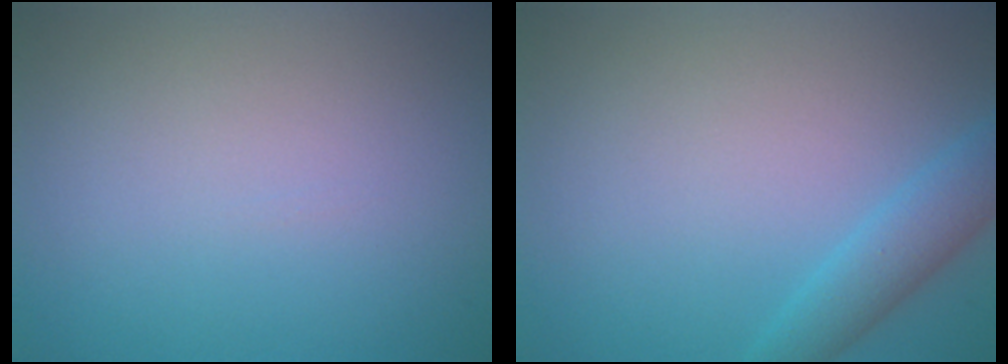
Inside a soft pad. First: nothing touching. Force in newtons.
{"total": 2.9, "press": 2.9, "slide": 0.2}